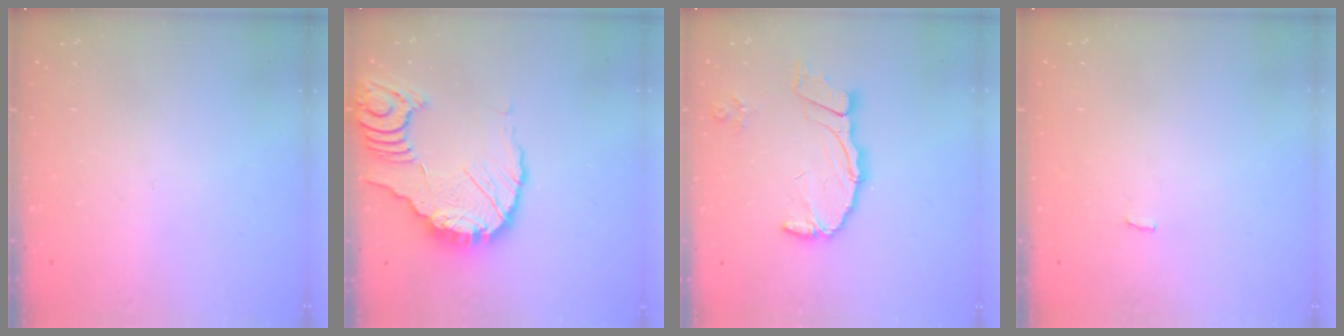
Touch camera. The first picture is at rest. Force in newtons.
{"total": 13.1, "press": 13.0, "slide": 1.6}
{"total": 11.9, "press": 11.8, "slide": 0.9}
{"total": 2.3, "press": 2.3, "slide": 0.2}